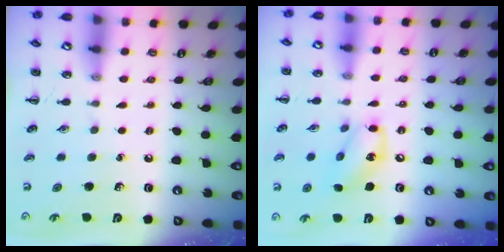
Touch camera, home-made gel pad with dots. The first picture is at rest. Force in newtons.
{"total": 11.4, "press": 11.2, "slide": 1.9}